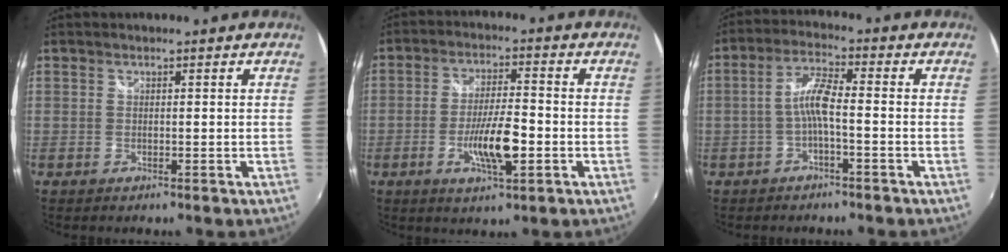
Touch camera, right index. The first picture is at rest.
{"total": 9.1, "force": [-2.9, 2.4, 8.2], "torque": [-0.158, -0.006, -0.051]}
{"total": 5.1, "force": [-1.8, 0.7, 4.7], "torque": [-0.103, 0.012, -0.033]}